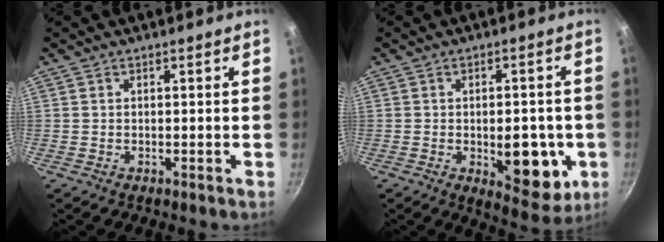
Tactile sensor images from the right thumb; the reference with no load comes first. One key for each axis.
{"total": 12.6, "fx": -2.6, "fy": 6.5, "fz": 10.5, "tx": -0.096, "ty": -0.005, "tz": -0.025}